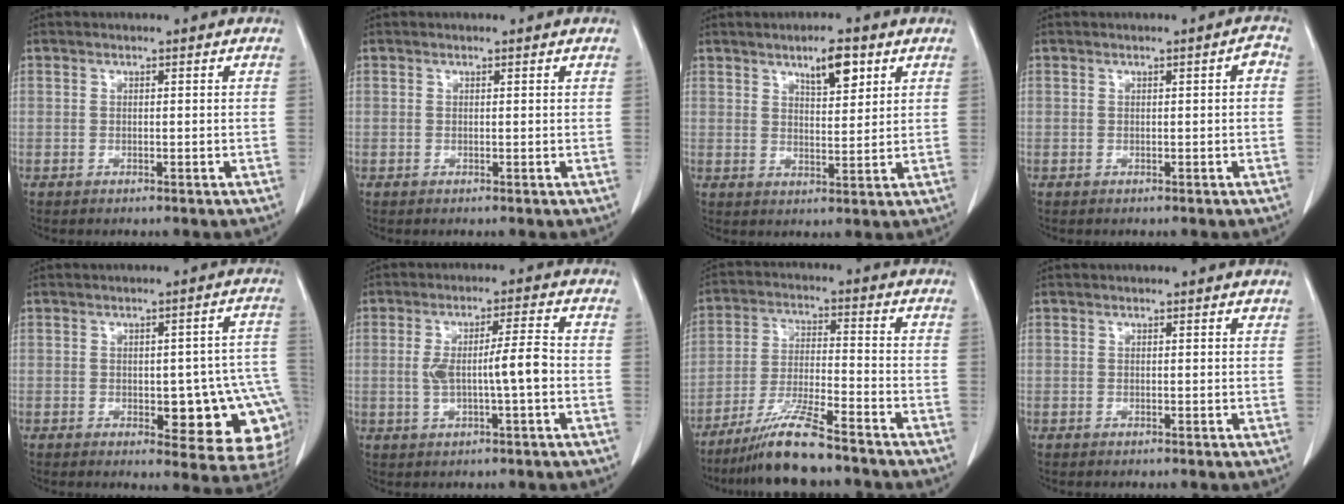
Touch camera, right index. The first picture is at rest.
{"total": 0.0}
{"total": 5.6, "force": [3.3, 1.5, 4.2], "torque": [-0.070, 0.000, 0.054]}
{"total": 1.4, "force": [0.0, 0.2, 1.4], "torque": [-0.015, 0.004, 0.001]}
{"total": 14.3, "force": [-3.5, 5.7, 12.7], "torque": [-0.083, 0.023, -0.029]}
{"total": 6.7, "force": [-0.7, 0.5, 6.6], "torque": [-0.120, 0.007, -0.008]}
{"total": 9.6, "force": [-7.8, 0.2, 5.6], "torque": [-0.109, -0.025, -0.146]}
{"total": 0.5, "force": [0.5, 0.1, 0.2], "torque": [-0.007, -0.002, 0.002]}